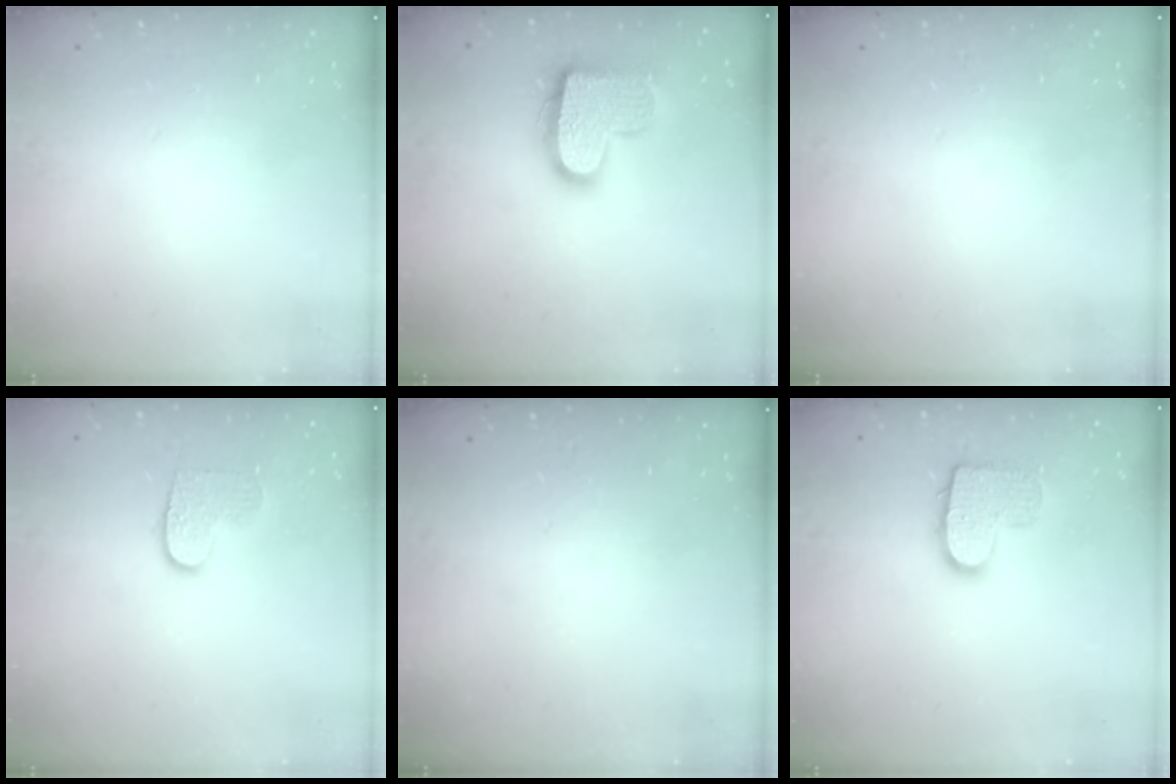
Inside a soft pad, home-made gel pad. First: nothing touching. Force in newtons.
{"total": 15.6, "press": 15.6, "slide": 0.8}
{"total": 0.0}
{"total": 6.4, "press": 6.4, "slide": 0.3}
{"total": 0.0}
{"total": 12.0, "press": 12.0, "slide": 0.8}